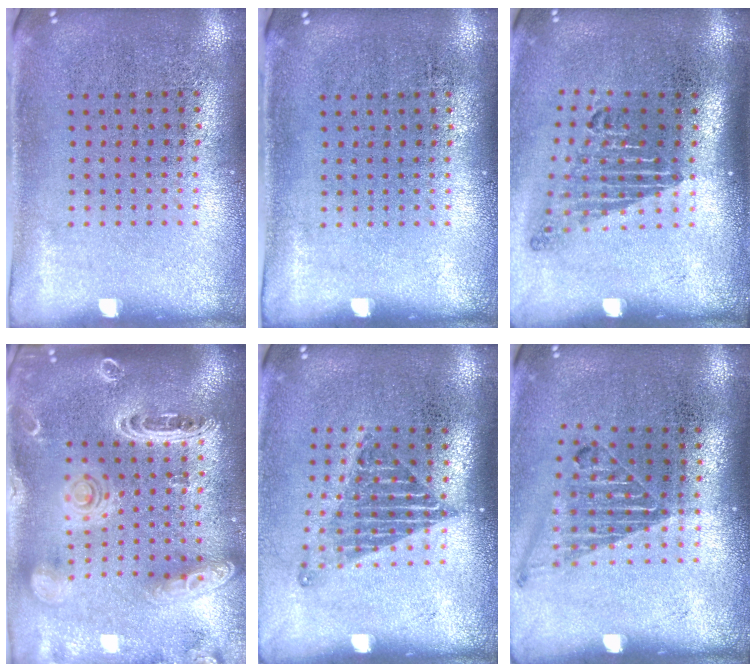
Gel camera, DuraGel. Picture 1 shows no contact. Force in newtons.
{"total": 0.0}
{"total": 1.7, "press": 1.2, "slide": 1.2}
{"total": 2.7, "press": 2.3, "slide": 1.3}
{"total": 1.5, "press": 1.2, "slide": 0.9}
{"total": 1.2, "press": 1.1, "slide": 0.3}